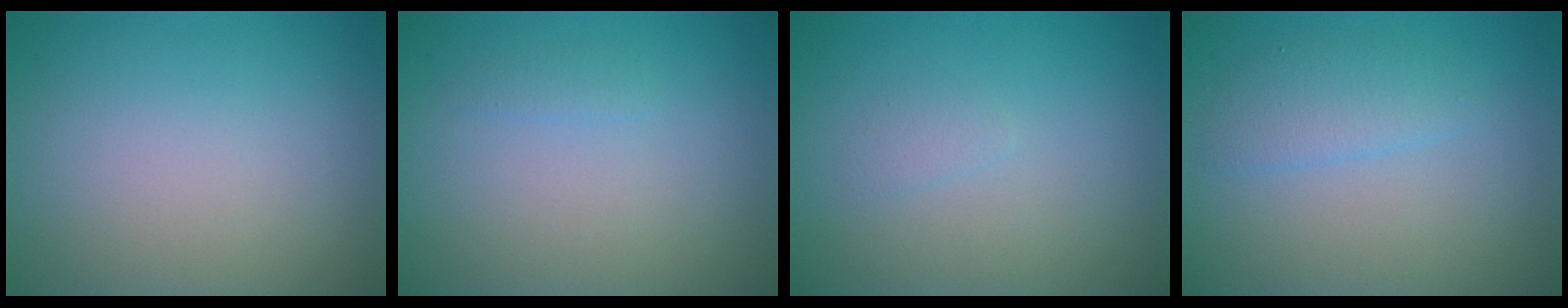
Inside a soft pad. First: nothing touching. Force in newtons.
{"total": 0.6, "press": 0.6, "slide": 0.1}
{"total": 0.7, "press": 0.7, "slide": 0.0}
{"total": 2.0, "press": 2.0, "slide": 0.1}